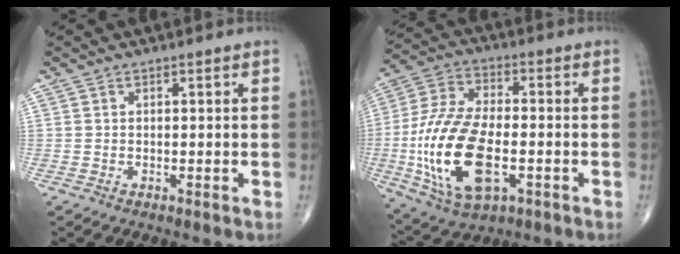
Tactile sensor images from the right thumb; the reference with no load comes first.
{"total": 20.3, "force": [-4.3, 10.3, 17.0], "torque": [-0.352, 0.009, -0.070]}